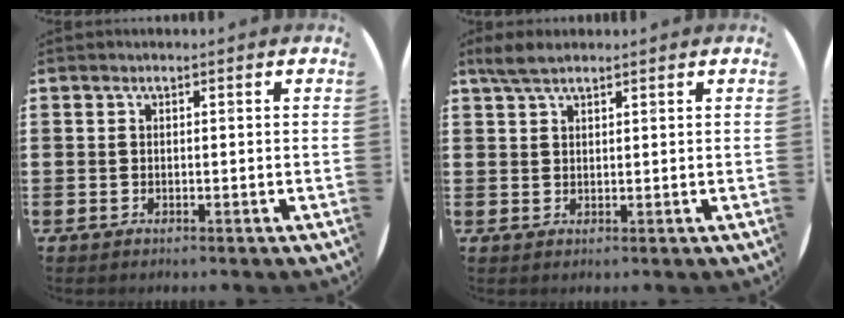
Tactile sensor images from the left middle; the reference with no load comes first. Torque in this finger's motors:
{"motor_torque": [0.05, -0.03, 0.05, 0.02]}